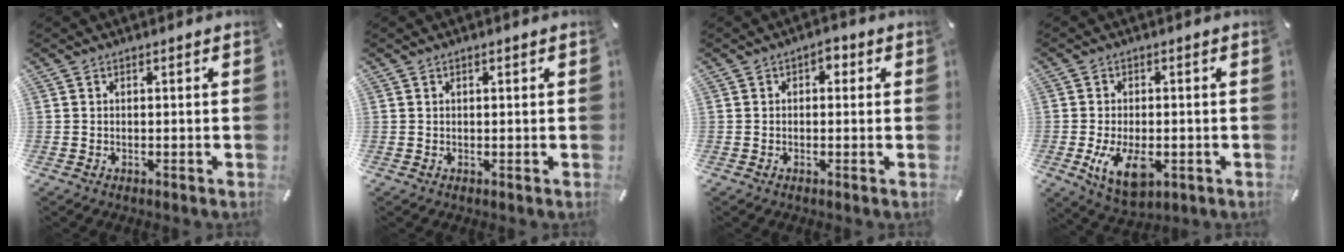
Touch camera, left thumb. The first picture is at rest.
{"total": 0.7, "force": [0.3, 0.3, 0.6], "torque": [-0.012, 0.003, 0.004]}
{"total": 2.4, "force": [-0.1, 1.7, 1.7], "torque": [-0.026, 0.008, -0.007]}
{"total": 9.4, "force": [-2.5, 5.3, 7.3], "torque": [-0.144, -0.010, -0.045]}